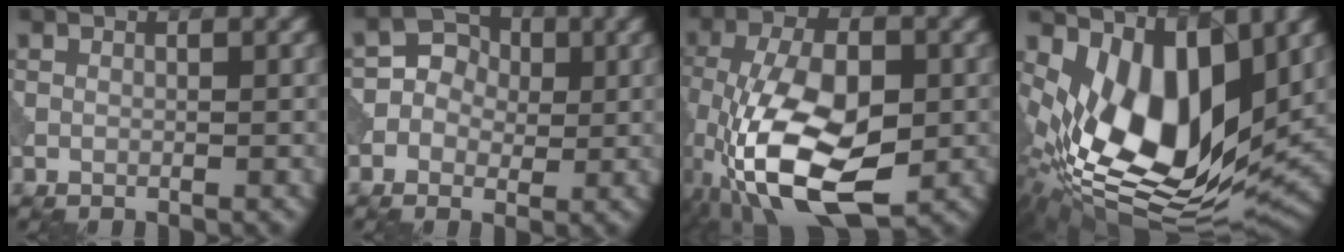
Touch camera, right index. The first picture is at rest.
{"total": 4.1, "force": [0.0, 3.7, 1.9], "torque": [-0.015, 0.012, -0.020]}
{"total": 13.3, "force": [-4.9, 6.3, 10.6], "torque": [-0.218, -0.014, -0.094]}
{"total": 13.3, "force": [2.1, 7.0, 11.1], "torque": [-0.200, -0.014, 0.033]}